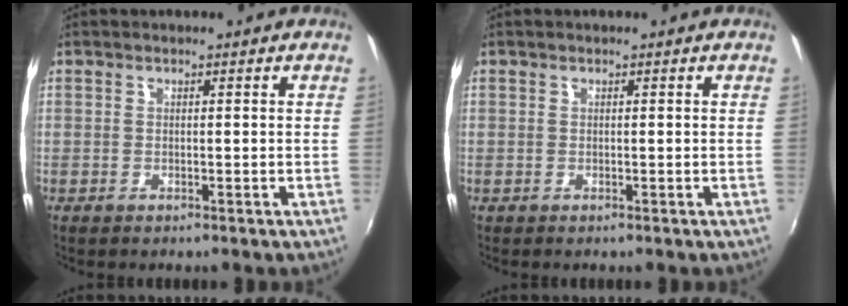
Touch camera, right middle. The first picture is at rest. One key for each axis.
{"total": 0.0}